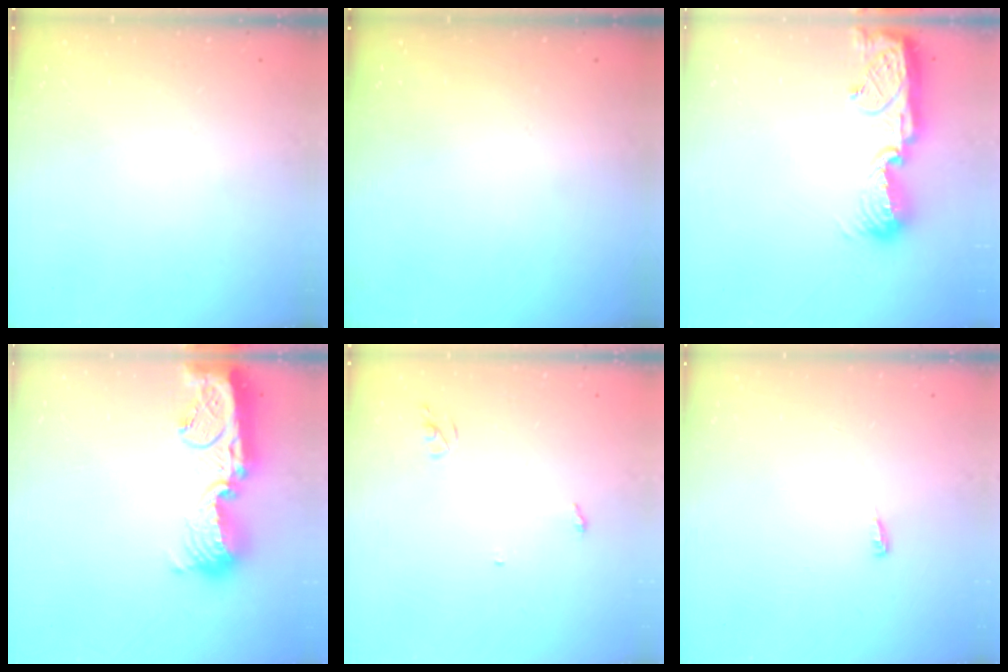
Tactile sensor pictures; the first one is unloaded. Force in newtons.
{"total": 0.0}
{"total": 11.6, "press": 11.5, "slide": 1.1}
{"total": 16.6, "press": 16.6, "slide": 1.4}
{"total": 2.6, "press": 2.6, "slide": 0.2}
{"total": 3.4, "press": 3.3, "slide": 0.7}